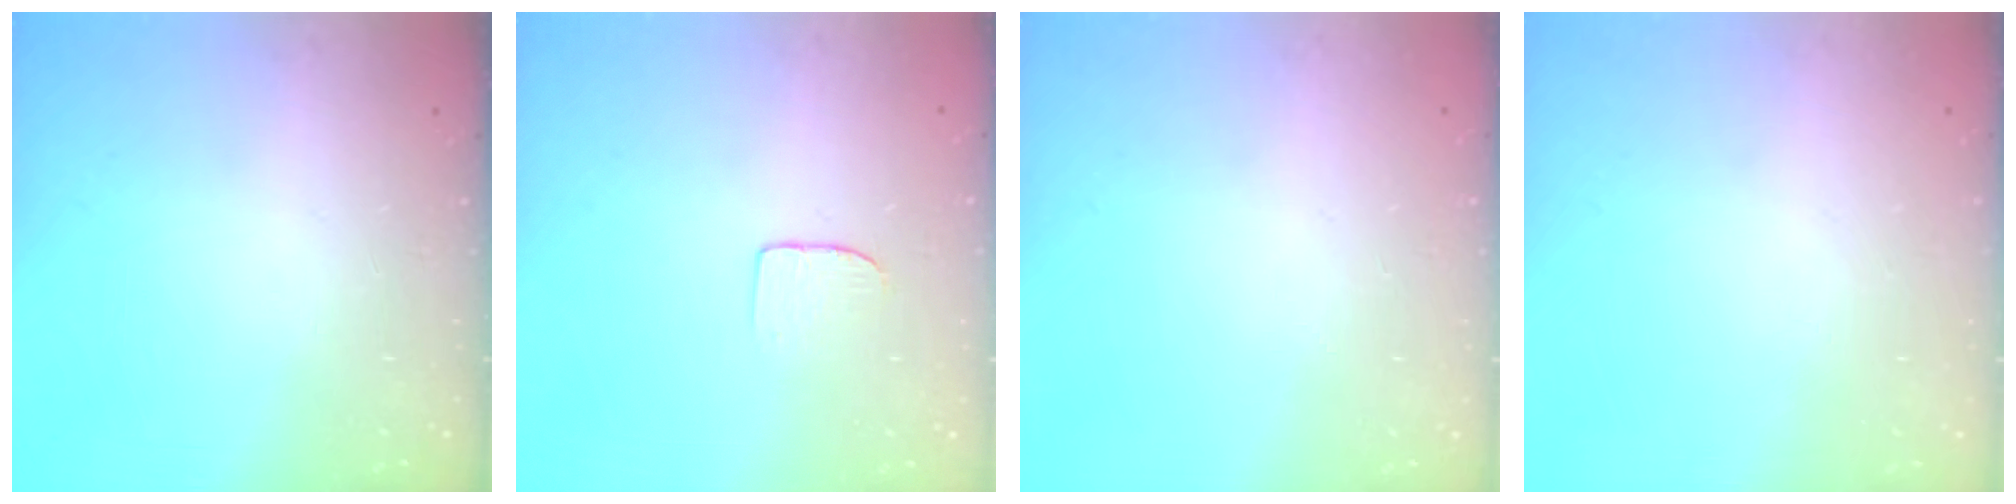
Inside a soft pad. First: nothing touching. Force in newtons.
{"total": 3.7, "press": 3.7, "slide": 0.2}
{"total": 0.0}
{"total": 0.0}